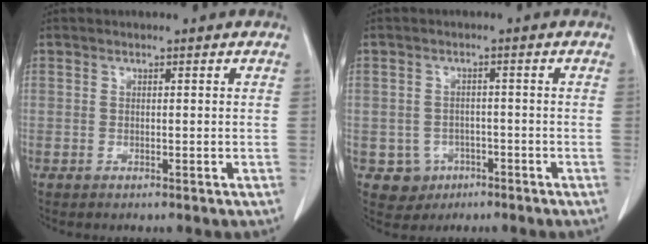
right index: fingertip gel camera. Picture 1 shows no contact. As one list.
[{"total": 3.8, "force": [-1.7, 3.4, 0.2], "torque": [0.002, 0.012, -0.020]}]